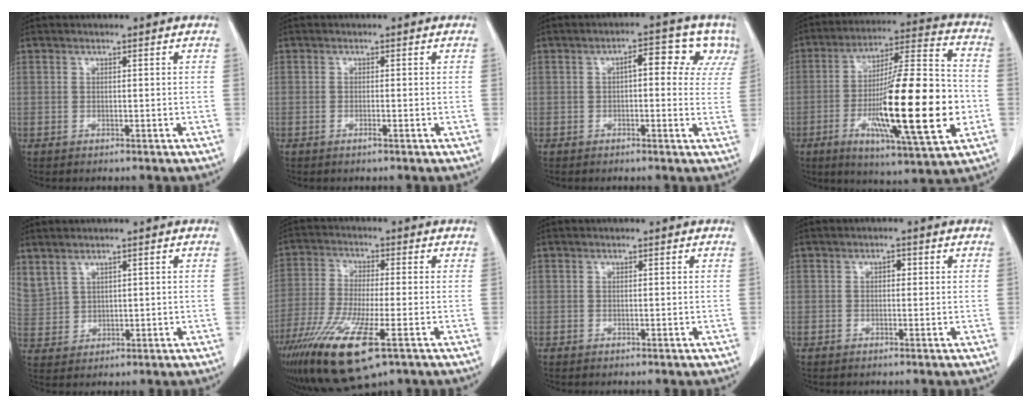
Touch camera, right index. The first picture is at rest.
{"total": 0.7, "force": [-0.4, -0.1, 0.6], "torque": [-0.012, 0.000, -0.005]}
{"total": 8.7, "force": [3.2, 3.9, 7.1], "torque": [-0.080, 0.033, 0.034]}
{"total": 22.9, "force": [-5.1, 2.6, 22.1], "torque": [-0.365, -0.013, -0.080]}
{"total": 6.3, "force": [4.0, 4.2, 2.5], "torque": [-0.076, 0.009, 0.103]}
{"total": 15.7, "force": [-8.1, 2.9, 13.1], "torque": [-0.274, -0.041, -0.145]}
{"total": 0.0}
{"total": 1.1, "force": [0.2, 0.7, 0.8], "torque": [-0.008, 0.004, 0.000]}